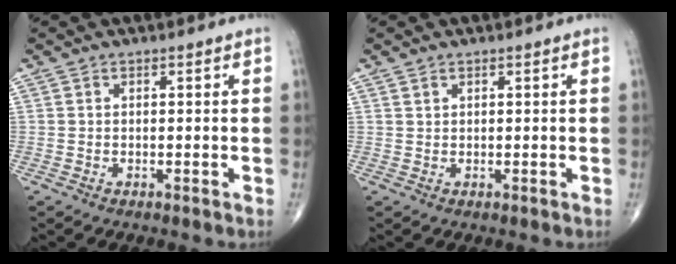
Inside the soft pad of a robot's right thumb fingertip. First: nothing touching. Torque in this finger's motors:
{"motor_torque": [-0.64, 0.12, -0.07, 0.10, 0.04]}